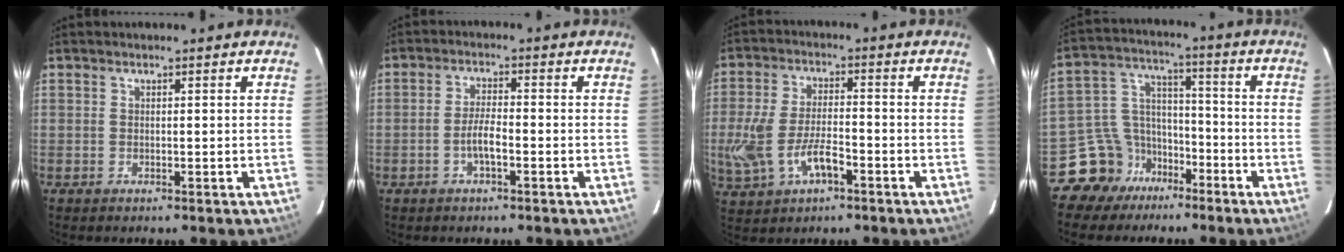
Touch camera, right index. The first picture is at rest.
{"total": 3.9, "force": [-1.7, 0.9, 3.4], "torque": [-0.072, 0.006, -0.033]}
{"total": 11.3, "force": [-4.0, 5.2, 9.2], "torque": [-0.203, -0.004, -0.066]}
{"total": 10.3, "force": [-7.3, 7.2, 0.9], "torque": [-0.034, 0.056, -0.130]}